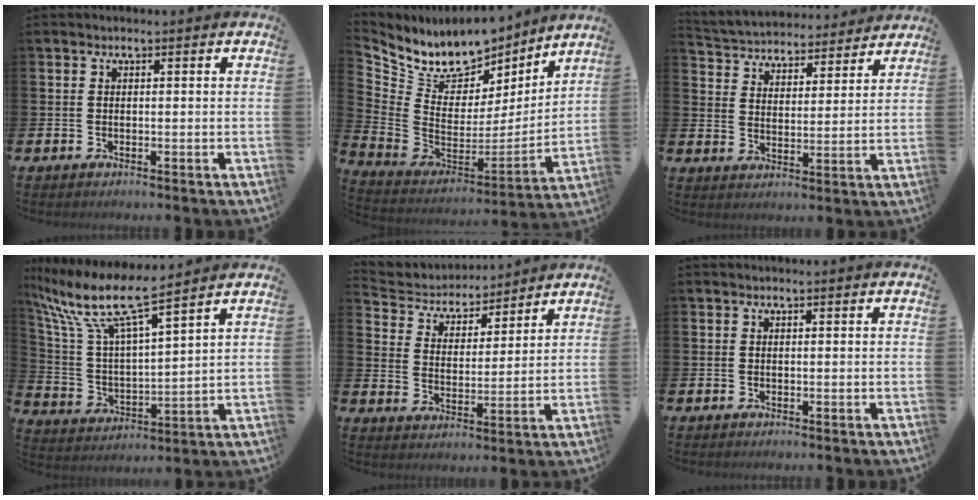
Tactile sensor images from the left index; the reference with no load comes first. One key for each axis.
{"total": 9.3, "fx": 8.1, "fy": 4.4, "fz": 1.4, "tx": -0.088, "ty": -0.056, "tz": 0.148}
{"total": 4.7, "fx": 4.4, "fy": 1.5, "fz": -0.1, "tx": -0.026, "ty": -0.037, "tz": 0.074}
{"total": 9.5, "fx": 8.2, "fy": 1.1, "fz": 4.7, "tx": -0.130, "ty": -0.051, "tz": 0.134}
{"total": 5.0, "fx": 4.7, "fy": 1.6, "fz": 0.2, "tx": -0.039, "ty": -0.038, "tz": 0.078}
{"total": 0.0}